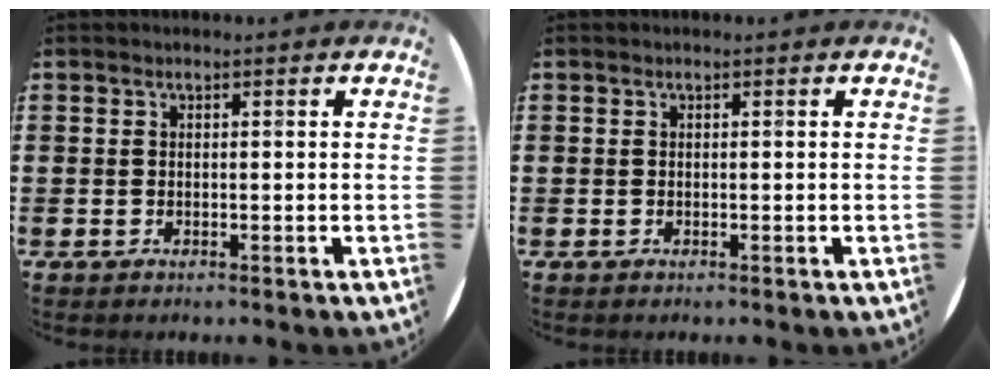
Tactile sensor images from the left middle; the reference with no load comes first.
{"total": 0.0}